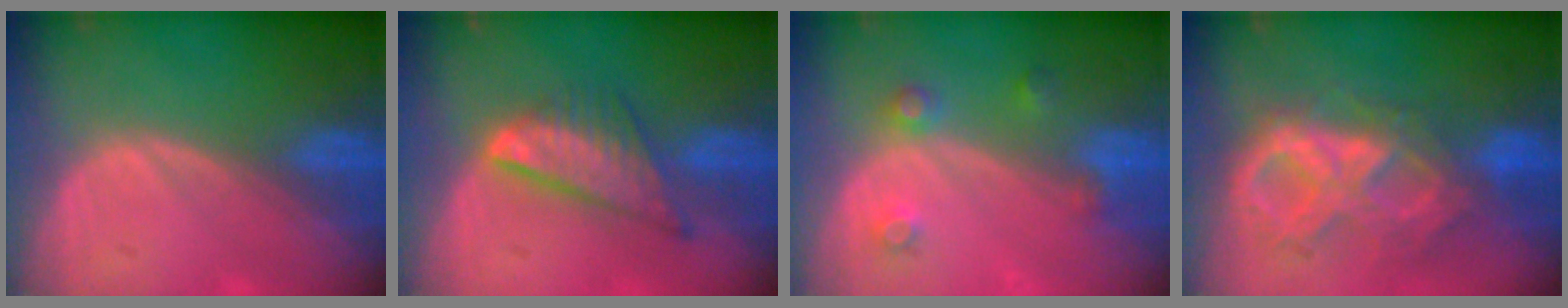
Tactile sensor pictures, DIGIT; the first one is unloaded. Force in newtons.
{"total": 7.4, "press": 6.5, "slide": 3.5}
{"total": 3.6, "press": 3.4, "slide": 1.3}
{"total": 10.4, "press": 8.9, "slide": 5.5}